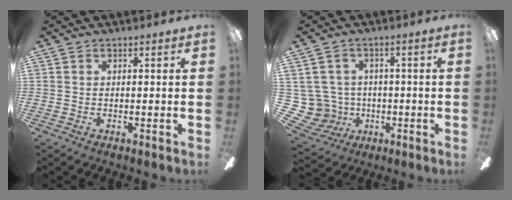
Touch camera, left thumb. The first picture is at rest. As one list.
[{"total": 7.9, "force": [0.3, 7.8, 1.4], "torque": [-0.084, -0.002, 0.013]}]